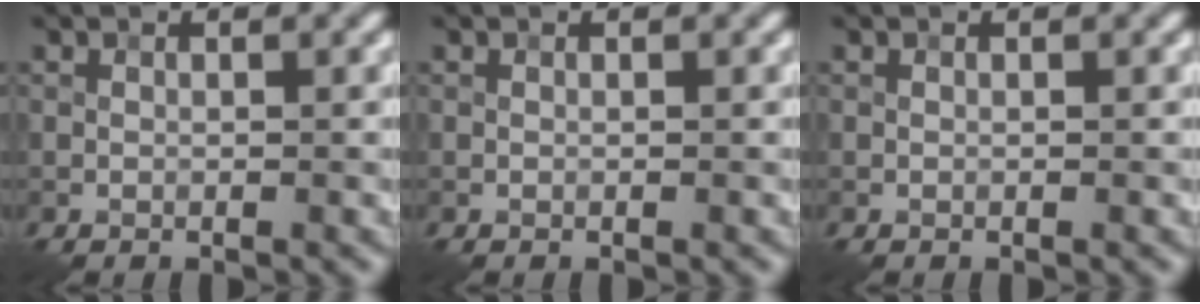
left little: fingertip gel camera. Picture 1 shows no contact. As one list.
[{"total": 0.0}, {"total": 0.0}]